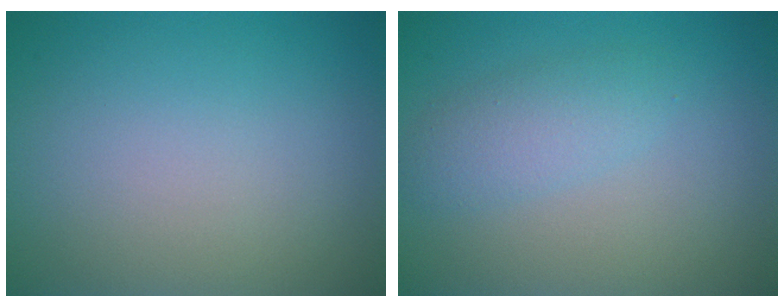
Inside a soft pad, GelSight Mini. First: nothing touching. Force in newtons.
{"total": 2.4, "press": 2.4, "slide": 0.1}